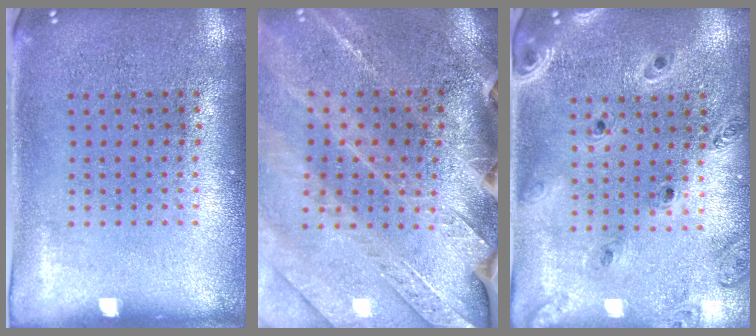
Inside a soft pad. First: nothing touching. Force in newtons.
{"total": 2.8, "press": 2.8, "slide": 0.7}
{"total": 1.2, "press": 1.2, "slide": 0.2}